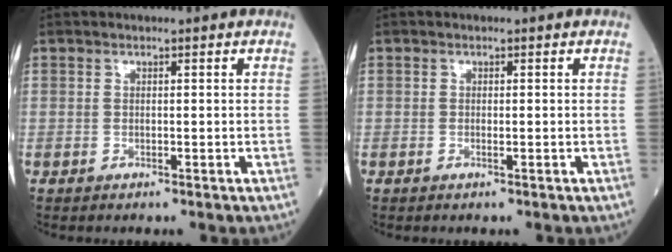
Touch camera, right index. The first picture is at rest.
{"total": 0.6, "force": [-0.2, 0.0, 0.6], "torque": [-0.014, -0.001, -0.002]}